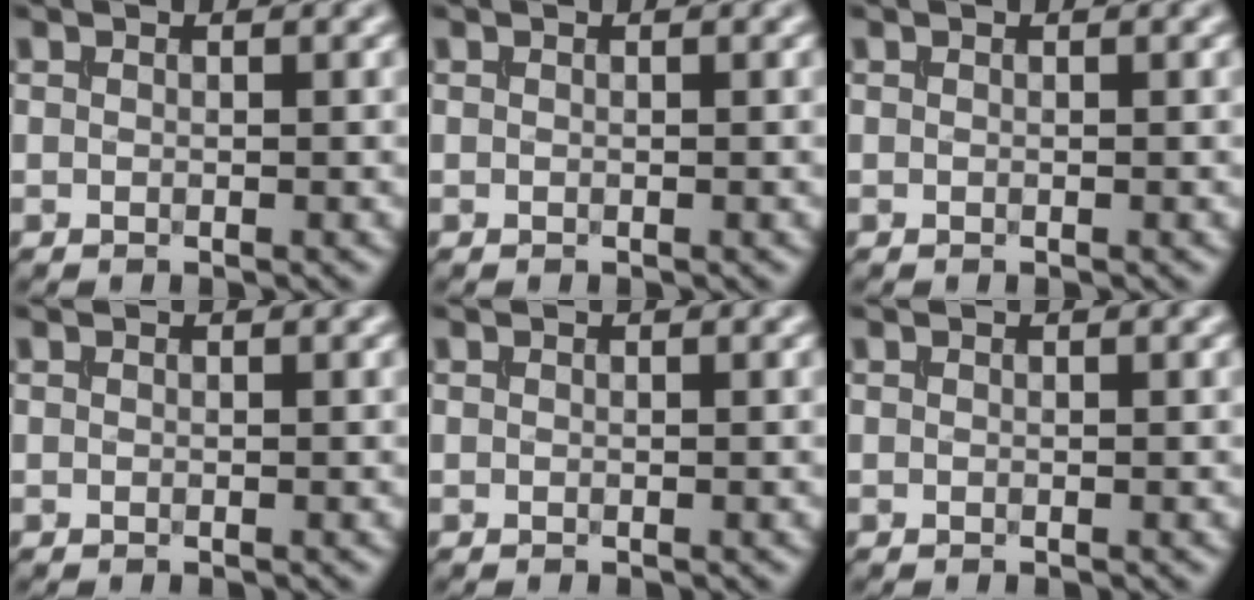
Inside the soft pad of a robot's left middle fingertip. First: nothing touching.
{"total": 0.0}
{"total": 0.0}
{"total": 0.0}
{"total": 0.0}
{"total": 0.0}